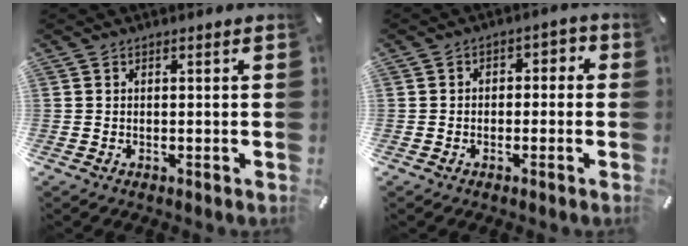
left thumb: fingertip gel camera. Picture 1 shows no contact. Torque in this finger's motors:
{"motor_torque": [-0.09, 0.02, 0.09, 0.24, -0.04]}